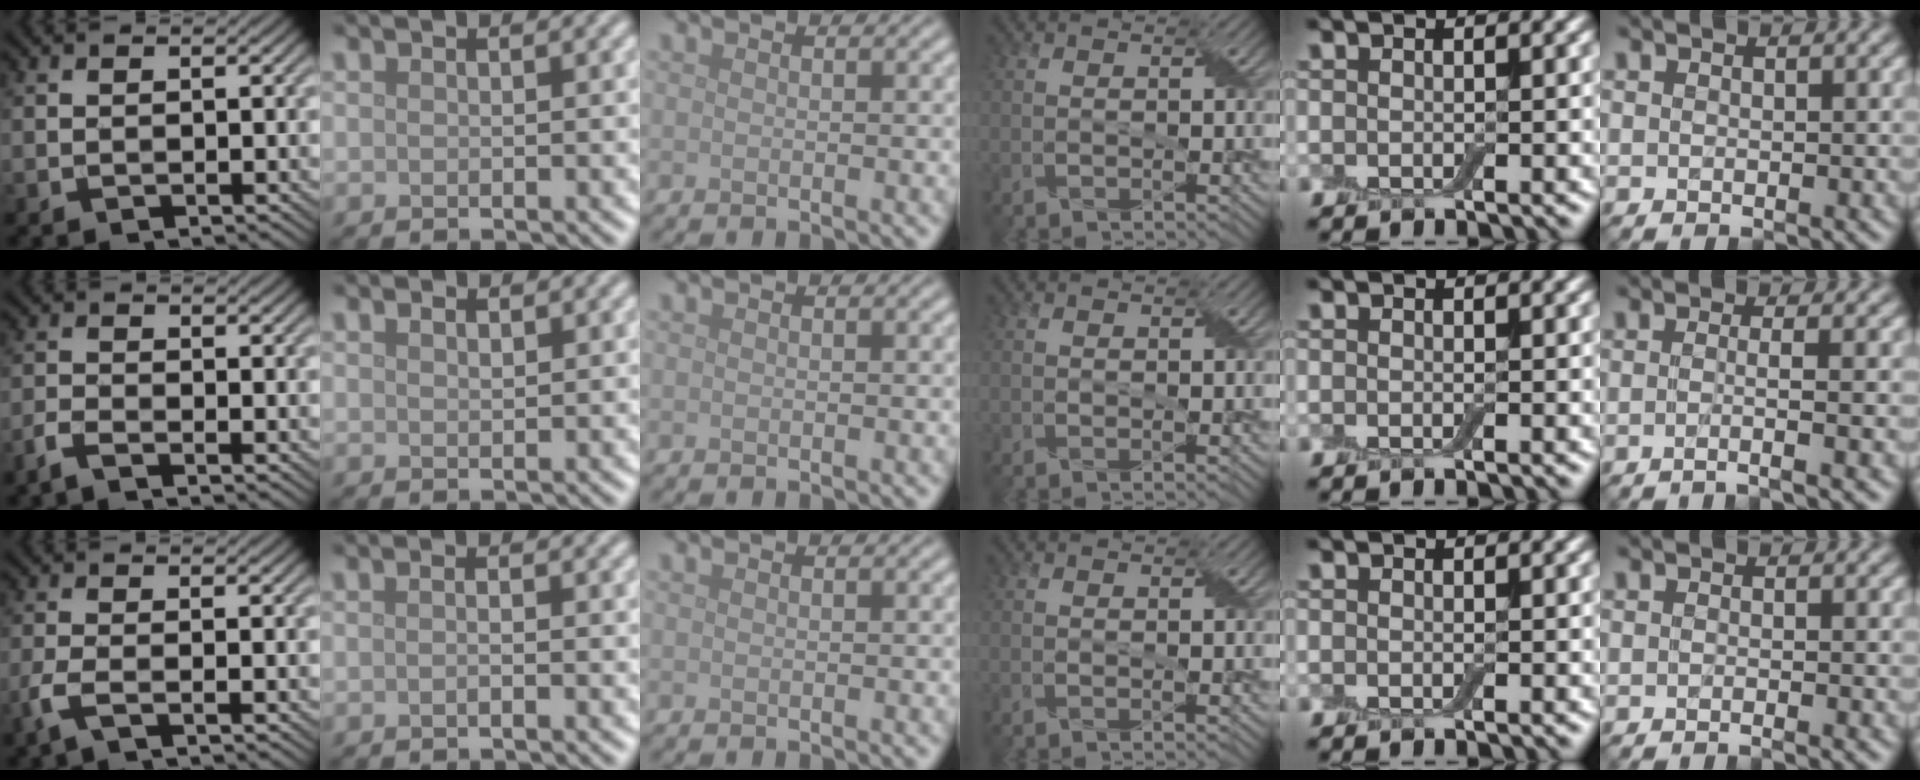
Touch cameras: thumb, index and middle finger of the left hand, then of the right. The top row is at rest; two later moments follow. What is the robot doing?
{"motion": "peel", "object": "bubble wrap"}